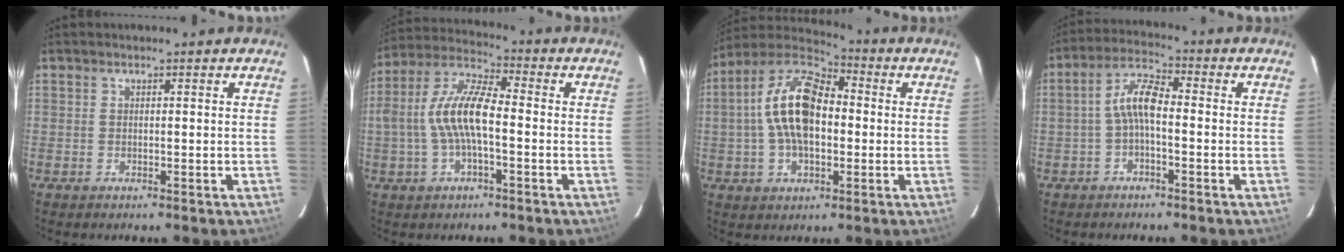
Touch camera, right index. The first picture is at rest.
{"total": 11.7, "force": [-1.5, 4.1, 10.9], "torque": [-0.225, 0.014, -0.030]}
{"total": 15.1, "force": [0.1, 8.0, 12.8], "torque": [-0.249, 0.020, -0.007]}
{"total": 5.3, "force": [-1.5, 1.7, 4.8], "torque": [-0.104, 0.020, -0.031]}